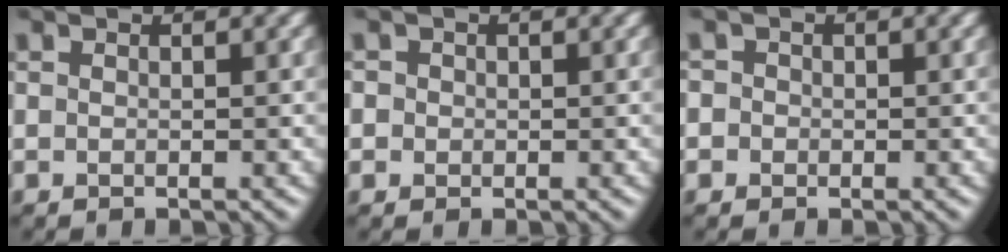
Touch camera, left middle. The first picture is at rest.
{"total": 1.4, "force": [0.2, 1.4, 0.3], "torque": [0.012, 0.008, -0.007]}
{"total": 2.0, "force": [-0.2, 1.9, 0.3], "torque": [0.018, 0.014, -0.027]}